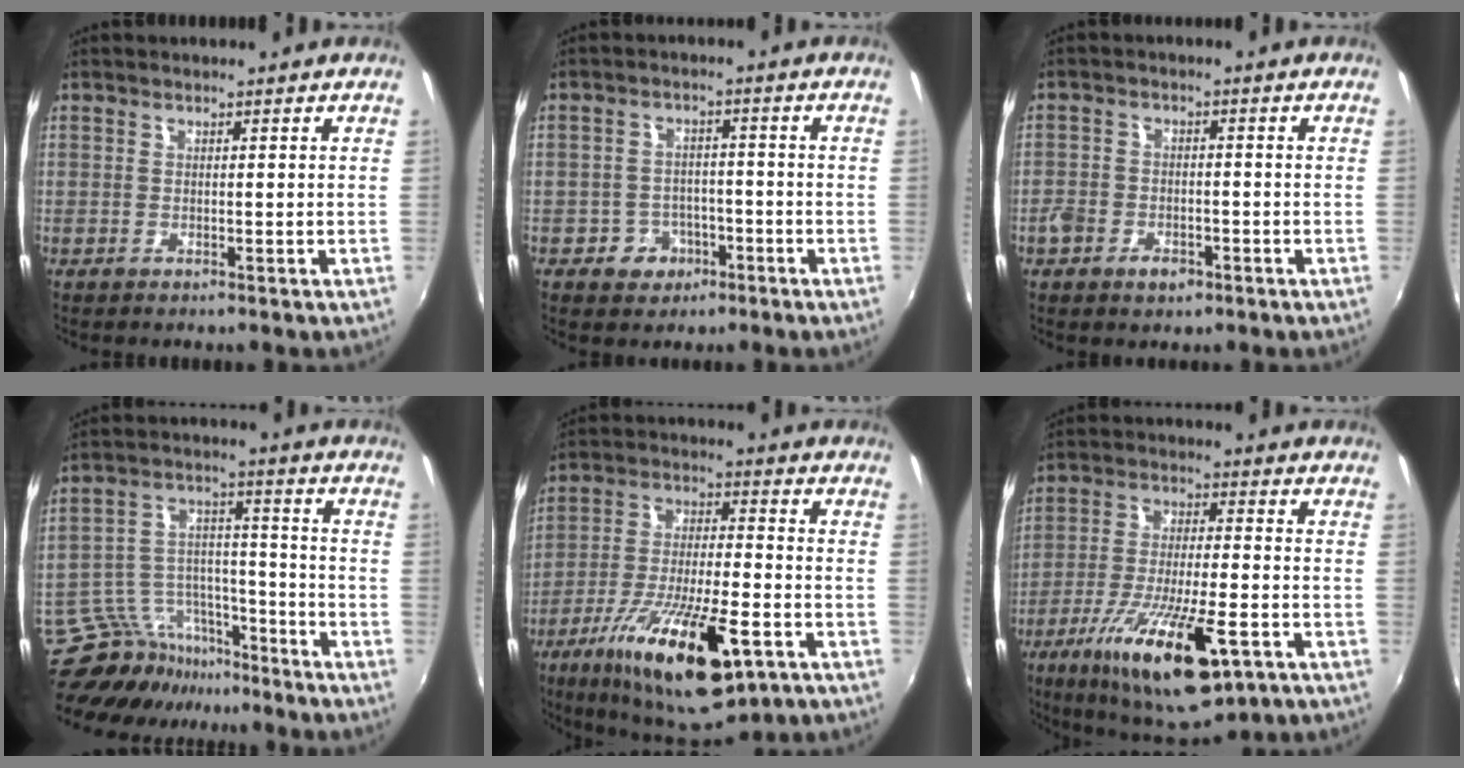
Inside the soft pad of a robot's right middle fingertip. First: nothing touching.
{"total": 5.6, "force": [-2.9, 4.6, 1.1], "torque": [-0.033, 0.017, -0.035]}
{"total": 5.4, "force": [-3.2, 3.4, 2.8], "torque": [-0.071, -0.001, -0.057]}
{"total": 12.9, "force": [-11.7, 5.1, 2.1], "torque": [-0.056, 0.032, -0.192]}
{"total": 21.2, "force": [-11.0, 6.2, 17.0], "torque": [-0.314, -0.046, -0.176]}
{"total": 19.6, "force": [-10.0, 5.3, 16.1], "torque": [-0.299, -0.050, -0.160]}